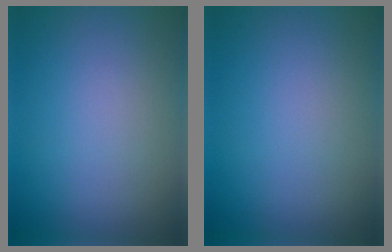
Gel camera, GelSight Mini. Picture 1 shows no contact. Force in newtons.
{"total": 0.0}